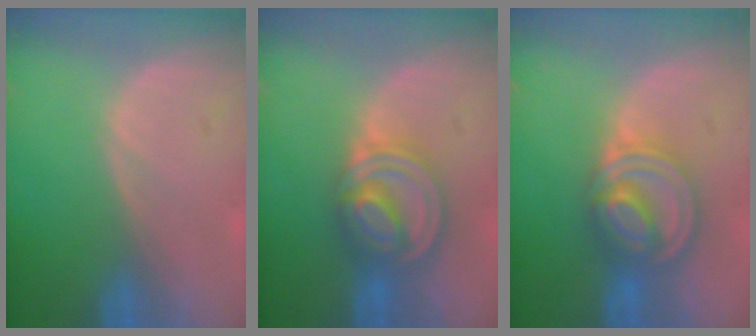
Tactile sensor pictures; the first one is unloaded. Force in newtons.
{"total": 8.2, "press": 6.9, "slide": 4.3}
{"total": 8.1, "press": 7.0, "slide": 4.1}